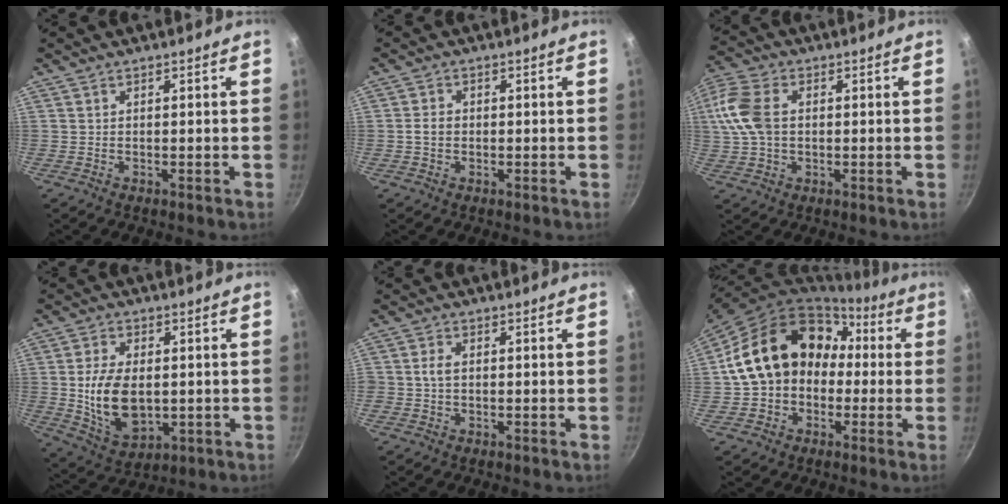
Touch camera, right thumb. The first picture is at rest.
{"total": 2.4, "force": [-0.3, 1.9, 1.4], "torque": [-0.021, 0.010, -0.007]}
{"total": 13.5, "force": [1.5, 9.4, 9.6], "torque": [-0.217, 0.021, 0.020]}
{"total": 13.0, "force": [-0.1, 8.0, 10.3], "torque": [-0.176, -0.009, 0.012]}
{"total": 2.2, "force": [0.0, 1.5, 1.6], "torque": [-0.030, 0.008, -0.001]}
{"total": 19.0, "force": [0.8, 15.3, 11.2], "torque": [-0.159, 0.070, 0.014]}